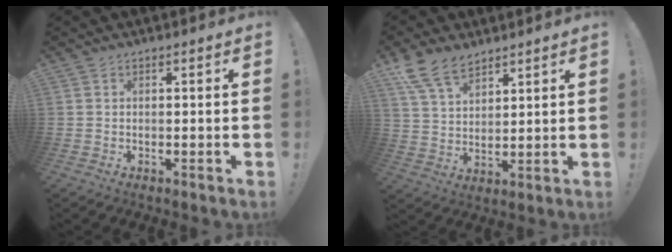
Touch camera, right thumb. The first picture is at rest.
{"total": 11.2, "force": [8.2, 5.6, 5.1], "torque": [-0.107, -0.036, 0.162]}